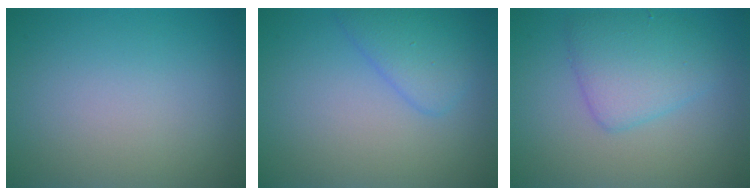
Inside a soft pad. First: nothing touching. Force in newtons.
{"total": 2.9, "press": 2.9, "slide": 0.3}
{"total": 3.8, "press": 3.8, "slide": 0.2}